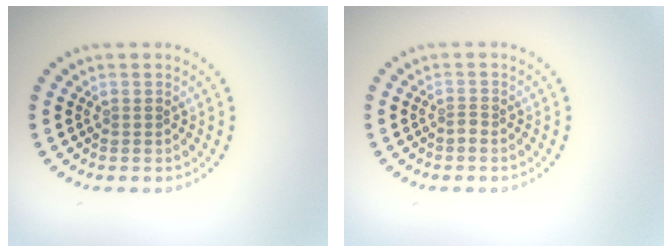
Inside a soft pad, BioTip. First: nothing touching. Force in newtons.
{"total": 0.7, "press": 0.4, "slide": 0.6}